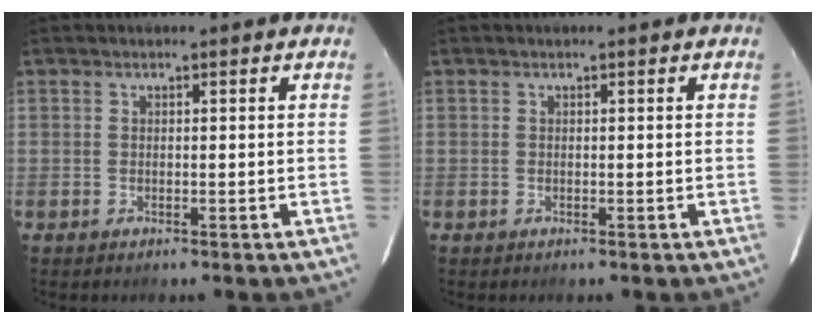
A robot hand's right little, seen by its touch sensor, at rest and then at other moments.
{"total": 0.0}